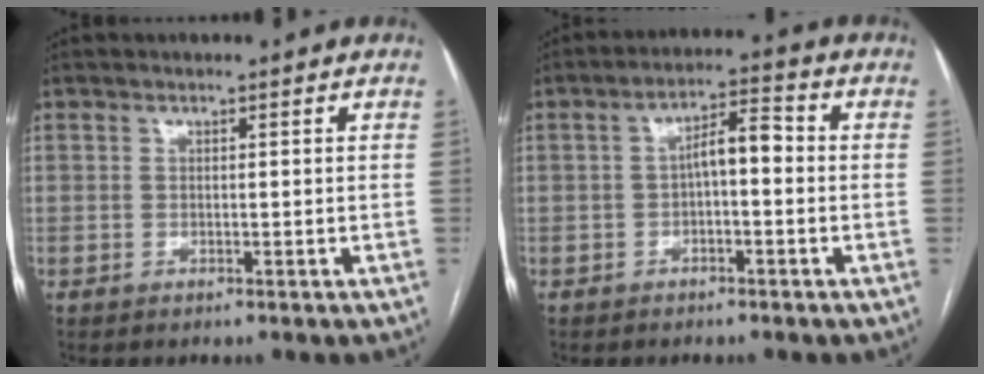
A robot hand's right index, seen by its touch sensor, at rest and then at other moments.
{"total": 5.2, "force": [-0.3, 1.7, 5.0], "torque": [-0.083, 0.027, -0.007]}